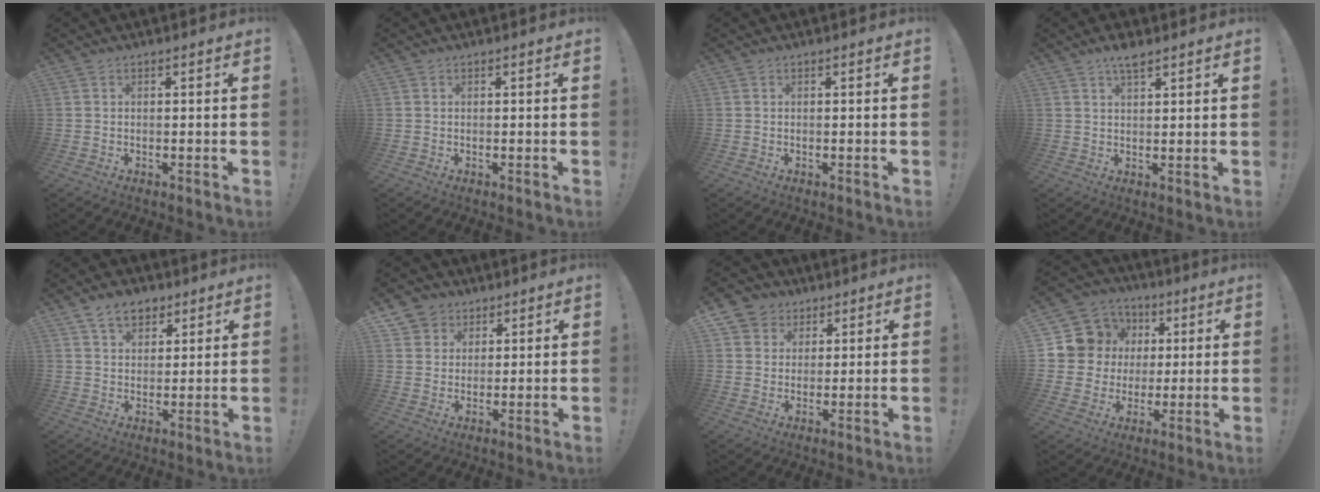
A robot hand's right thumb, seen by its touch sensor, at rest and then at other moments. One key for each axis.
{"total": 0.0}
{"total": 0.0}
{"total": 4.3, "fx": 3.2, "fy": 1.0, "fz": 2.7, "tx": -0.035, "ty": -0.021, "tz": 0.051}
{"total": 8.3, "fx": 5.2, "fy": 5.3, "fz": 3.6, "tx": -0.058, "ty": -0.018, "tz": 0.101}
{"total": 5.5, "fx": 2.7, "fy": 4.8, "fz": 0.5, "tx": -0.009, "ty": -0.020, "tz": 0.054}
{"total": 6.4, "fx": 2.7, "fy": 5.8, "fz": 1.1, "tx": -0.019, "ty": -0.016, "tz": 0.057}
{"total": 12.3, "fx": 2.8, "fy": 11.5, "fz": 3.3, "tx": -0.044, "ty": -0.008, "tz": 0.075}